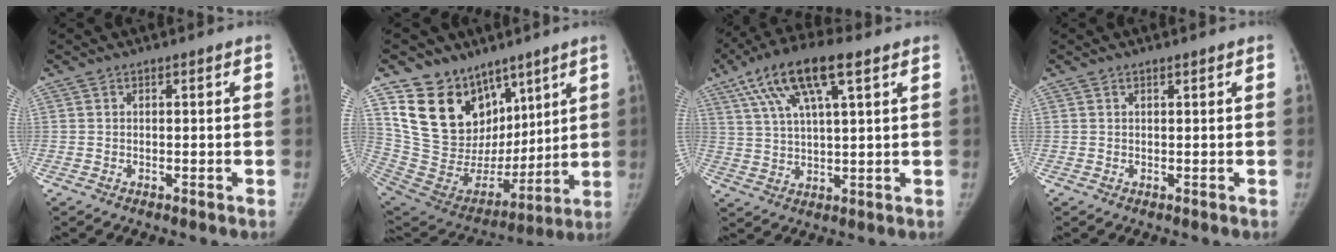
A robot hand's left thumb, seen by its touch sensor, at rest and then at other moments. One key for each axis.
{"total": 20.6, "fx": 11.6, "fy": 14.3, "fz": 9.1, "tx": -0.120, "ty": -0.043, "tz": 0.234}
{"total": 14.5, "fx": 6.9, "fy": 4.3, "fz": 12.0, "tx": -0.228, "ty": 0.007, "tz": 0.124}
{"total": 0.0}